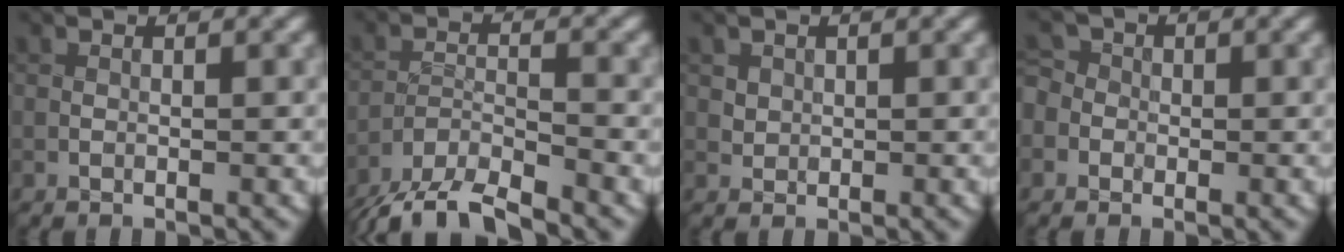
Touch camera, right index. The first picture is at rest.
{"total": 6.9, "force": [-6.2, 1.5, 2.8], "torque": [-0.054, -0.012, -0.113]}
{"total": 1.3, "force": [0.4, 1.2, 0.4], "torque": [0.000, -0.005, 0.019]}
{"total": 3.6, "force": [-1.3, 3.2, 1.0], "torque": [0.004, 0.014, -0.048]}